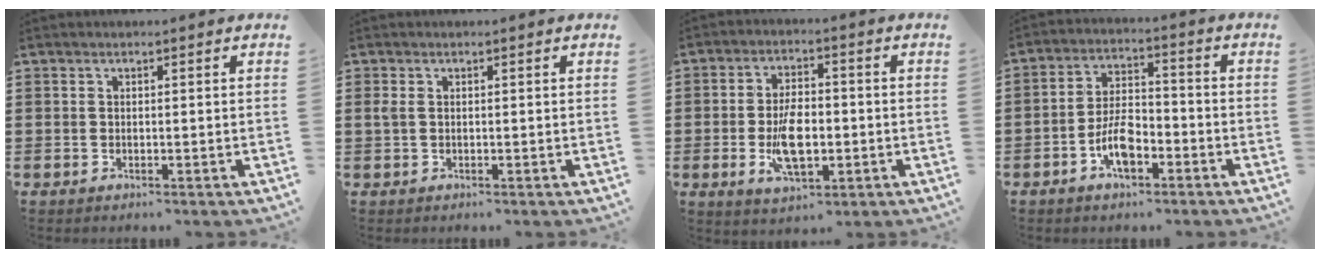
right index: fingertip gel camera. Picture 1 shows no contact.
{"total": 1.2, "force": [0.2, 0.7, 0.9], "torque": [-0.028, 0.003, 0.000]}
{"total": 7.9, "force": [-1.5, 3.9, 6.7], "torque": [-0.135, -0.003, -0.030]}
{"total": 6.8, "force": [-3.0, 3.1, 5.3], "torque": [-0.114, 0.005, -0.061]}